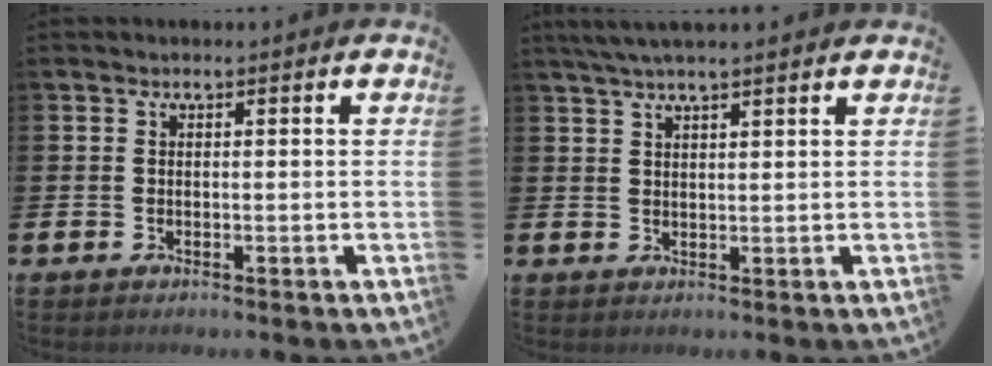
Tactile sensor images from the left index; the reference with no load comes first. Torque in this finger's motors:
{"motor_torque": [1.08, -1.06, 0.00, 0.21]}